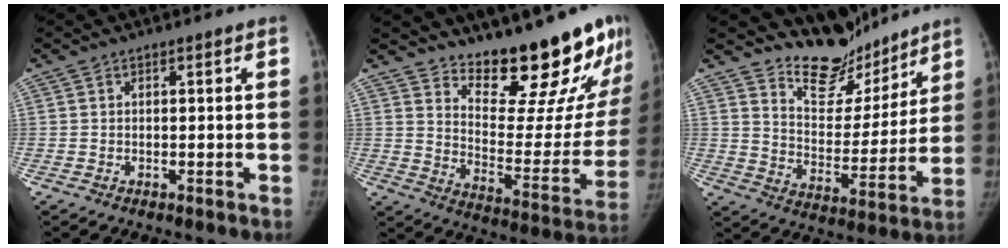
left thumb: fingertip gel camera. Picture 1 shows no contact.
{"total": 22.4, "force": [18.8, 5.8, 10.6], "torque": [-0.104, -0.161, 0.260]}
{"total": 13.5, "force": [12.2, 5.3, 2.2], "torque": [0.019, -0.106, 0.205]}